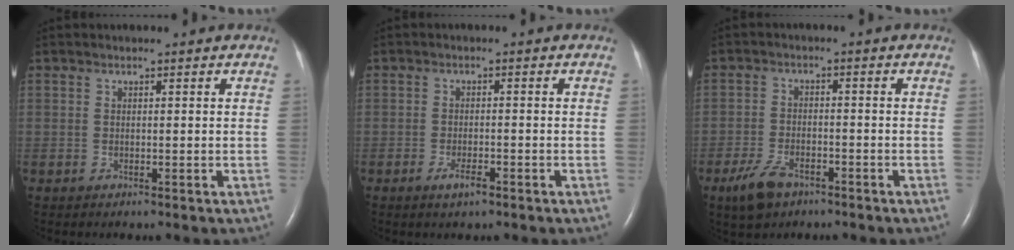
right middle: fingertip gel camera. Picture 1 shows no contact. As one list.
[{"total": 2.4, "force": [-1.5, 0.6, 1.8], "torque": [-0.033, -0.001, -0.027]}, {"total": 5.3, "force": [-3.5, 2.5, 3.1], "torque": [-0.071, -0.004, -0.059]}]